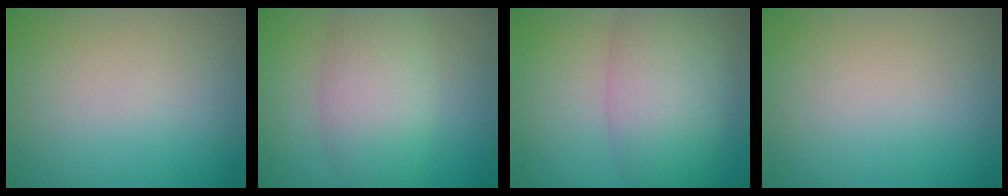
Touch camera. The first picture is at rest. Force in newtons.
{"total": 5.8, "press": 5.8, "slide": 0.1}
{"total": 6.9, "press": 6.9, "slide": 0.2}
{"total": 0.0}